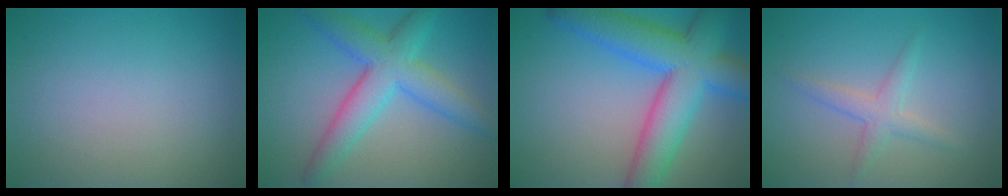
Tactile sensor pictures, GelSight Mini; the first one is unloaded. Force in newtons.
{"total": 6.2, "press": 6.2, "slide": 0.2}
{"total": 9.8, "press": 9.8, "slide": 0.3}
{"total": 2.2, "press": 2.2, "slide": 0.0}